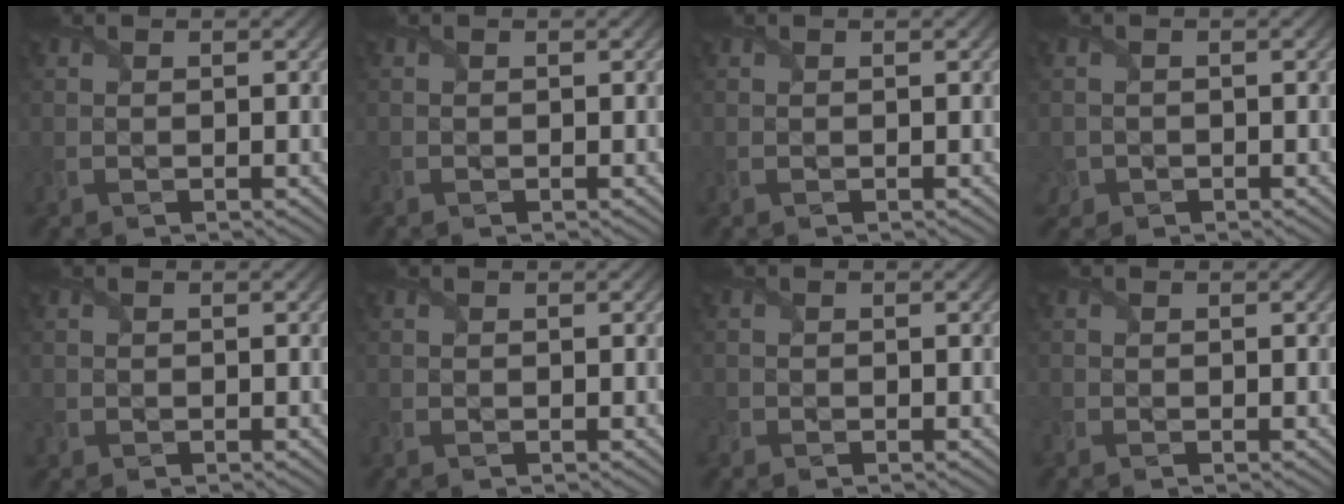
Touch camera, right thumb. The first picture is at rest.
{"total": 0.5, "force": [-0.4, 0.2, 0.1], "torque": [-0.004, -0.002, -0.008]}
{"total": 0.0}
{"total": 1.5, "force": [-0.7, 1.3, 0.0], "torque": [-0.006, -0.005, -0.015]}
{"total": 0.7, "force": [-0.4, 0.6, -0.1], "torque": [0.001, -0.003, -0.012]}
{"total": 0.8, "force": [-0.5, 0.5, 0.3], "torque": [-0.009, -0.004, -0.009]}
{"total": 1.3, "force": [-1.0, 0.8, 0.3], "torque": [-0.014, -0.005, -0.021]}
{"total": 1.4, "force": [-0.9, 0.8, 0.7], "torque": [-0.024, -0.006, -0.020]}